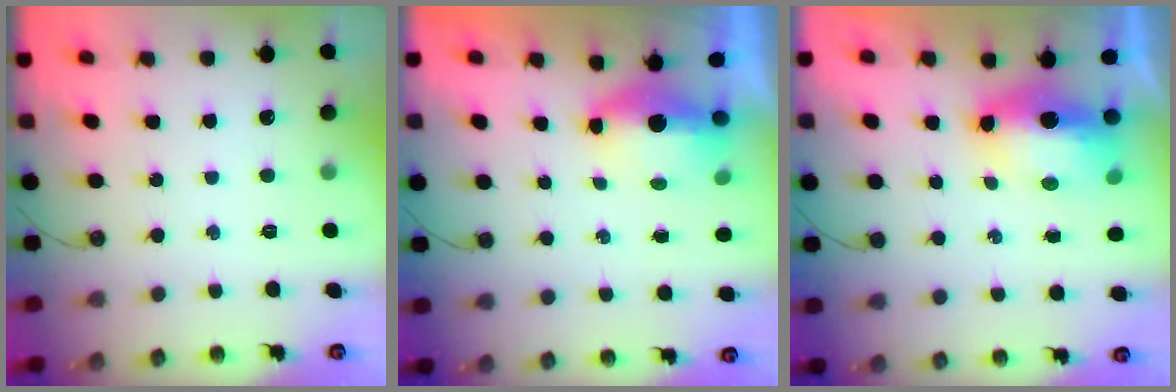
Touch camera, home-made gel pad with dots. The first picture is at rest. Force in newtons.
{"total": 13.2, "press": 7.1, "slide": 11.1}
{"total": 8.7, "press": 8.5, "slide": 1.6}